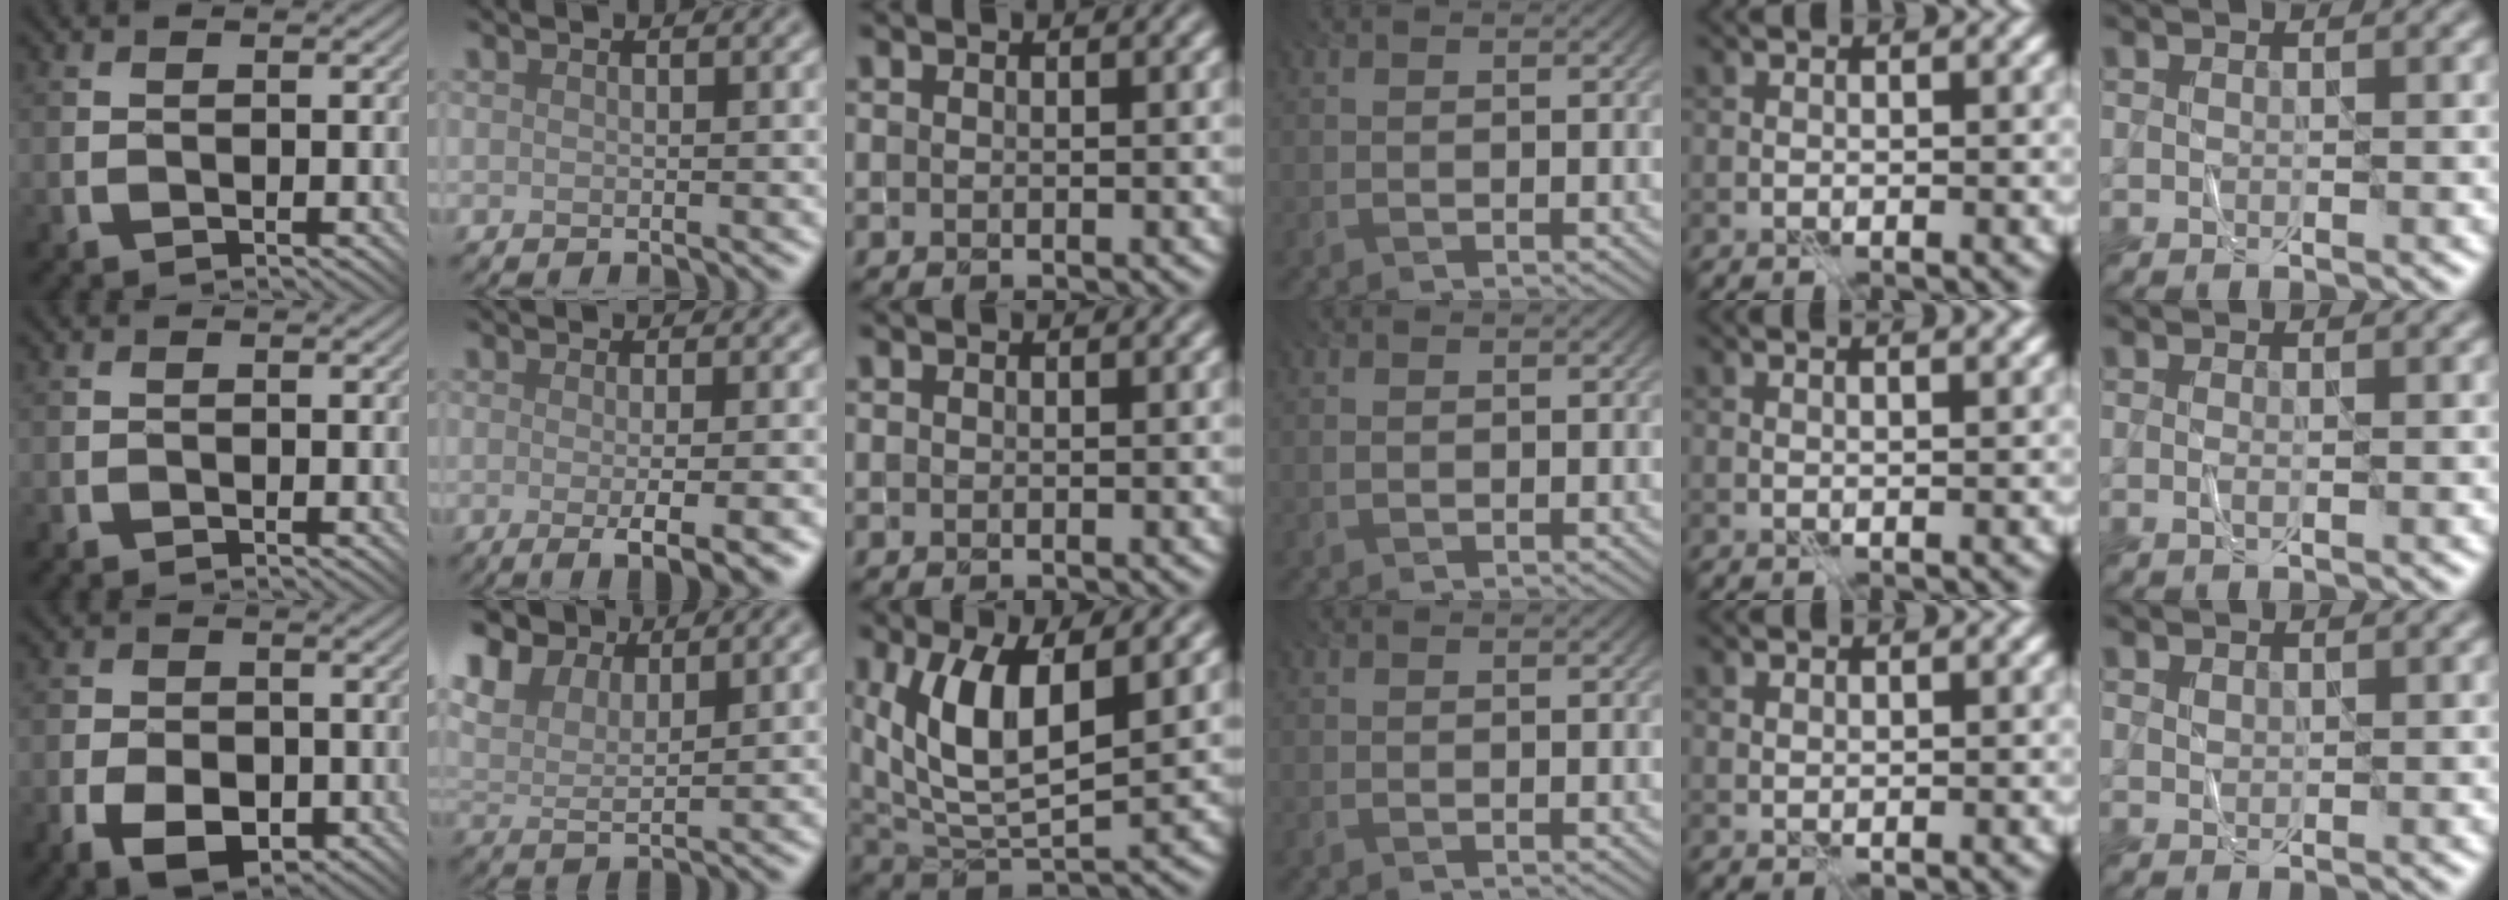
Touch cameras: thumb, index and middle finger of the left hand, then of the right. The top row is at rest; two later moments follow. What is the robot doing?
{"motion": "fold", "object": "shorts"}